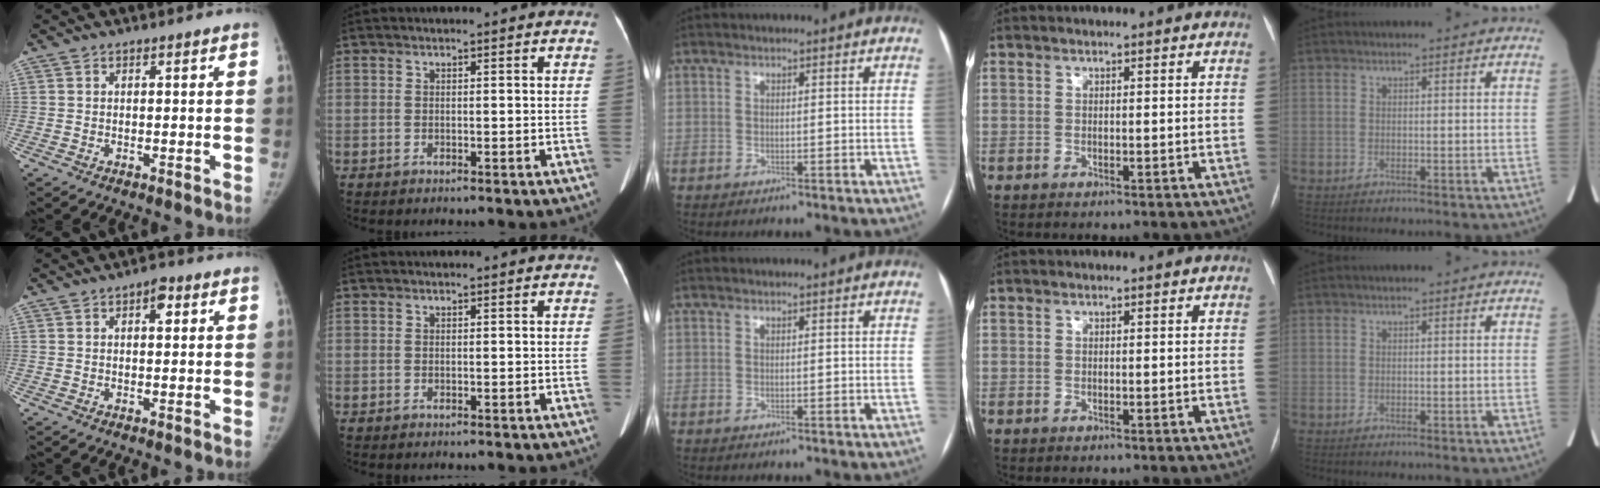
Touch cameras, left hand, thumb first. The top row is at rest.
{"thumb": {"total": 3.0, "force": [1.1, 1.5, 2.3], "torque": [-0.023, 0.001, 0.011]}}